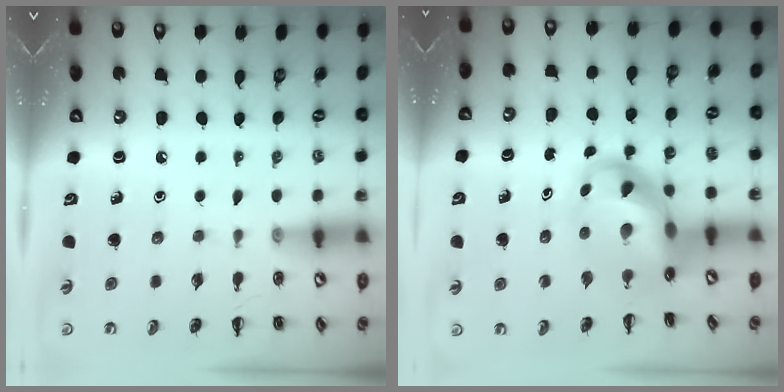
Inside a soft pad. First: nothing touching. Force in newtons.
{"total": 7.4, "press": 7.1, "slide": 2.1}